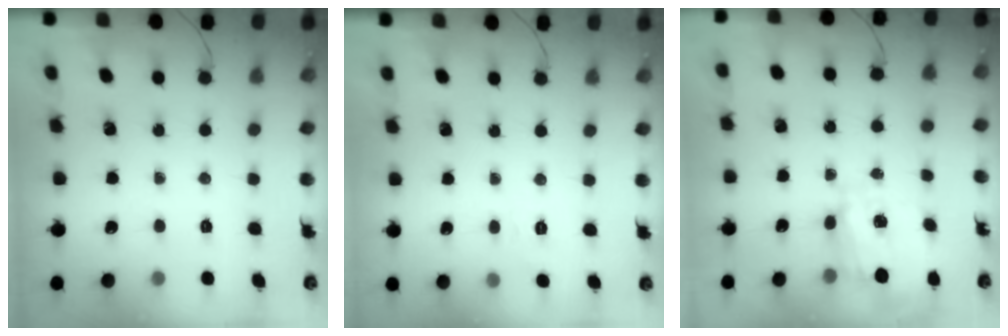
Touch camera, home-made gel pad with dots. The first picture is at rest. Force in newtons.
{"total": 1.9, "press": 1.3, "slide": 1.4}
{"total": 3.6, "press": 3.5, "slide": 1.0}